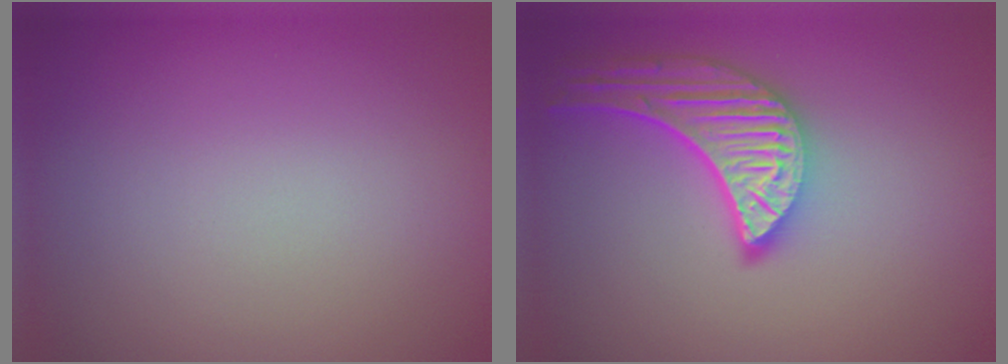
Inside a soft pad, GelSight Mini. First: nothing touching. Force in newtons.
{"total": 5.4, "press": 4.3, "slide": 3.4}